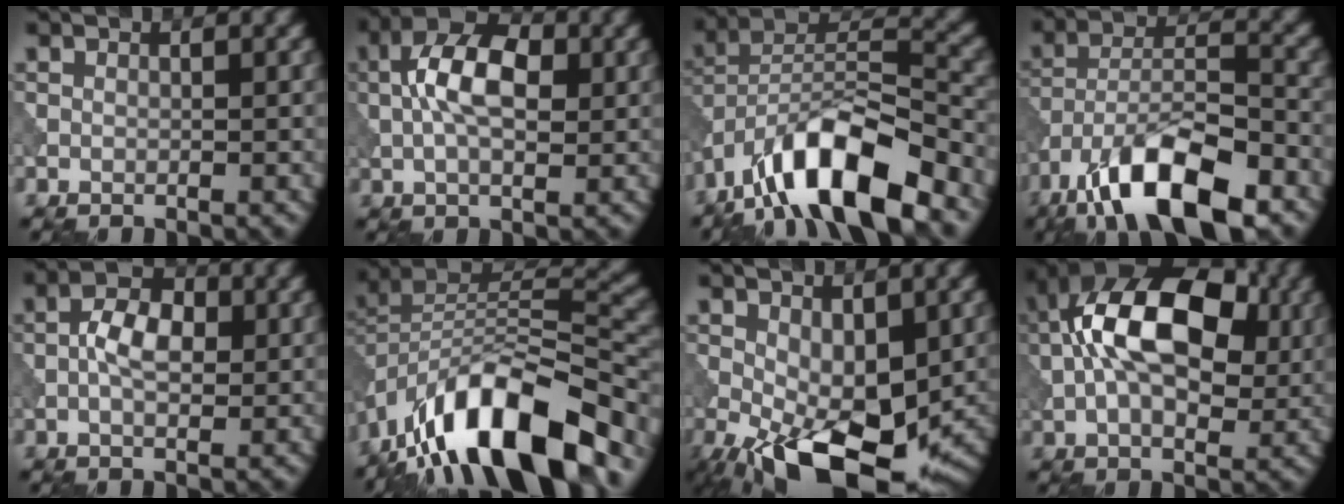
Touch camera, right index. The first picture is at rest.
{"total": 6.6, "force": [0.6, 3.4, 5.6], "torque": [-0.109, 0.011, 0.002]}
{"total": 12.1, "force": [-8.1, 3.9, 8.1], "torque": [-0.130, 0.012, -0.161]}
{"total": 11.8, "force": [-7.6, 4.0, 8.1], "torque": [-0.138, 0.007, -0.144]}
{"total": 3.9, "force": [-0.4, 2.1, 3.2], "torque": [-0.065, 0.004, -0.013]}
{"total": 14.5, "force": [-9.5, 5.7, 9.3], "torque": [-0.152, 0.012, -0.167]}
{"total": 10.1, "force": [-3.1, 5.0, 8.2], "torque": [-0.147, -0.019, -0.045]}
{"total": 12.4, "force": [1.5, 7.2, 10.0], "torque": [-0.174, 0.019, 0.011]}